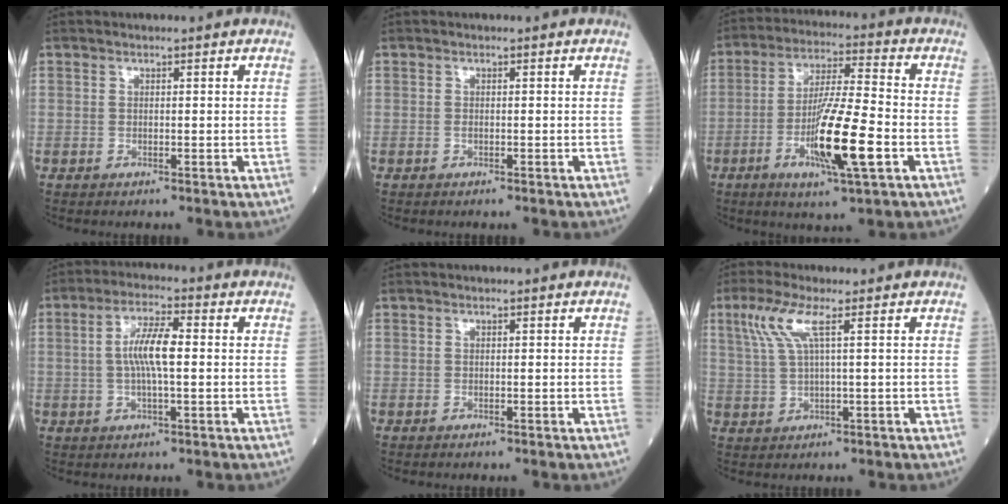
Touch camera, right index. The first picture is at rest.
{"total": 0.0}
{"total": 12.7, "force": [-4.1, 0.6, 12.0], "torque": [-0.223, -0.014, -0.074]}
{"total": 6.8, "force": [0.3, 1.2, 6.6], "torque": [-0.132, 0.010, 0.002]}
{"total": 0.0}
{"total": 5.2, "force": [2.2, 0.3, 4.7], "torque": [-0.112, 0.011, 0.049]}